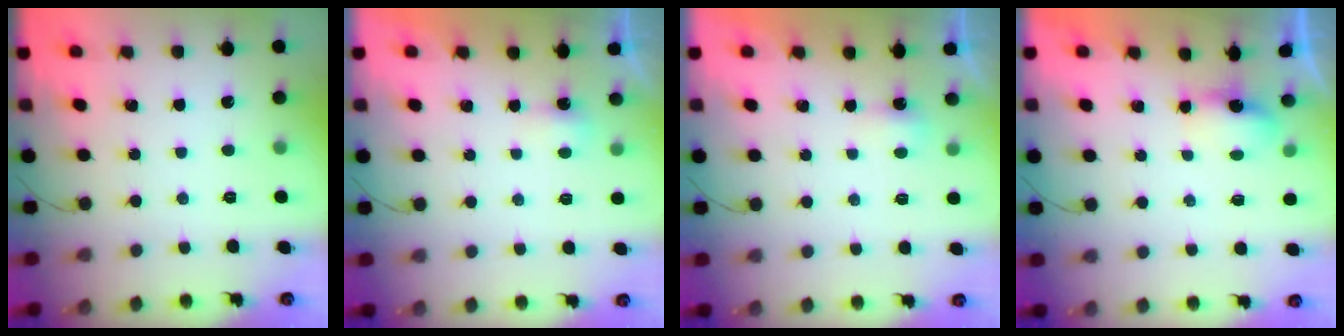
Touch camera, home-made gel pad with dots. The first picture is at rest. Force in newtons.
{"total": 2.3, "press": 2.1, "slide": 0.8}
{"total": 2.3, "press": 2.1, "slide": 0.8}
{"total": 3.7, "press": 3.7, "slide": 0.6}